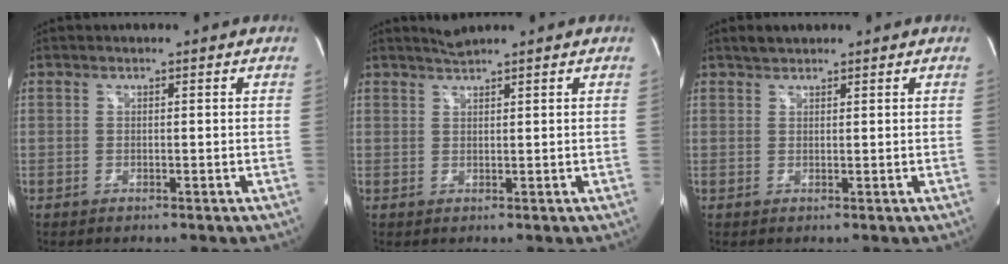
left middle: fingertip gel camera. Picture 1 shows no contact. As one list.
[{"total": 1.8, "force": [1.7, -0.5, 0.3], "torque": [-0.008, 0.004, 0.036]}, {"total": 1.8, "force": [1.6, 0.6, 0.5], "torque": [-0.015, 0.012, 0.029]}]